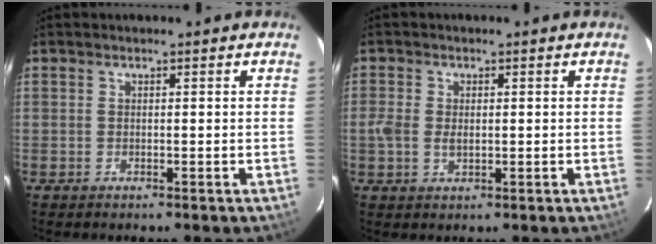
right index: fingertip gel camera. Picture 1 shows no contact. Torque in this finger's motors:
{"motor_torque": [0.01, 0.04, 0.11, 0.04]}